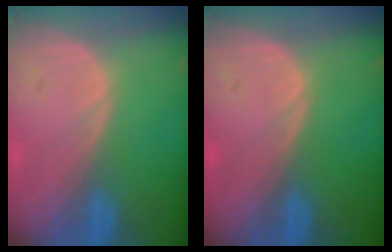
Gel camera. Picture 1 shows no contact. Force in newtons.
{"total": 0.0}